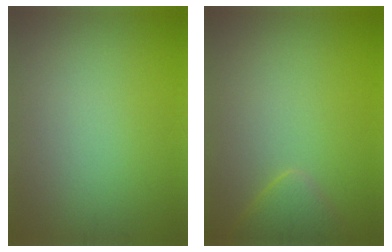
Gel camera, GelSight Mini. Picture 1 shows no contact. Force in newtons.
{"total": 2.5, "press": 2.5, "slide": 0.2}